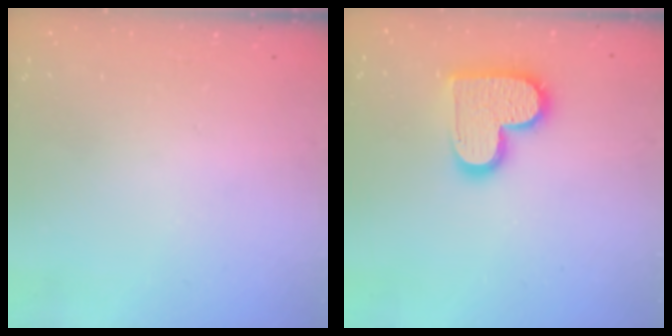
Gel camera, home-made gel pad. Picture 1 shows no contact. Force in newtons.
{"total": 13.8, "press": 13.8, "slide": 0.6}